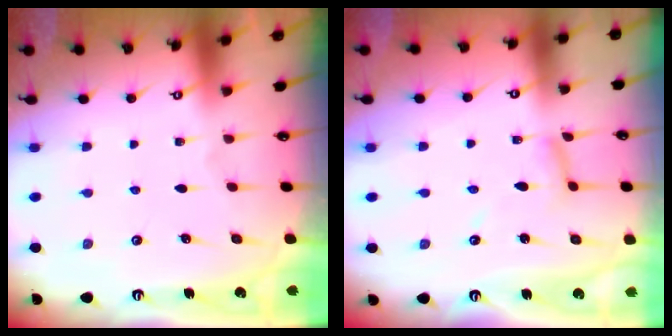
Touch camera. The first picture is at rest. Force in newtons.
{"total": 5.1, "press": 5.1, "slide": 0.4}